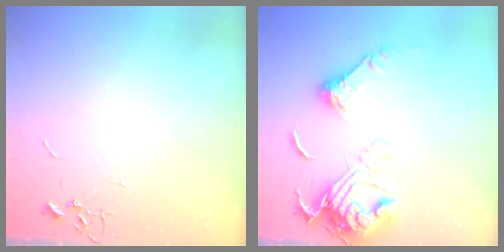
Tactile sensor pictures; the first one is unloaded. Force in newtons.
{"total": 16.8, "press": 16.7, "slide": 1.8}